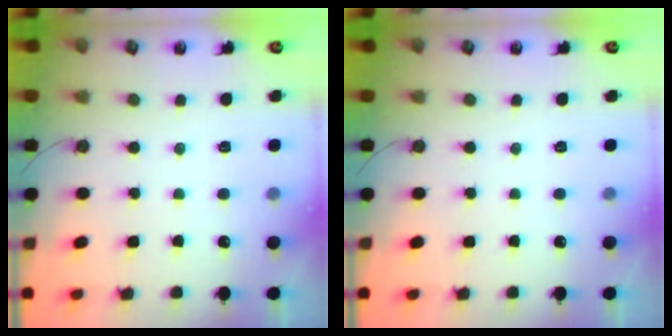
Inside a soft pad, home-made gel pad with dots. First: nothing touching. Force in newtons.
{"total": 0.0}